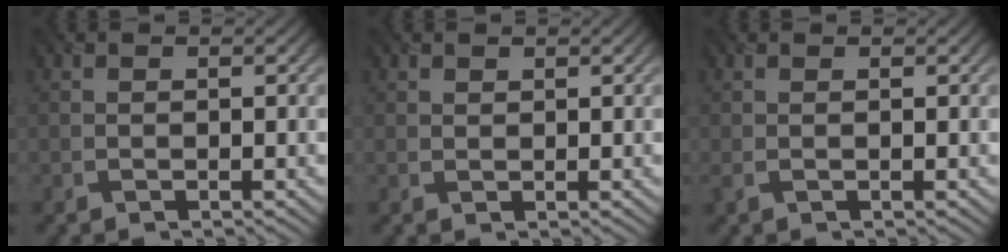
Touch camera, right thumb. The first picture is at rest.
{"total": 0.6, "force": [0.6, 0.3, 0.0], "torque": [-0.002, 0.000, 0.014]}
{"total": 0.6, "force": [0.1, 0.2, 0.6], "torque": [-0.014, 0.004, 0.002]}